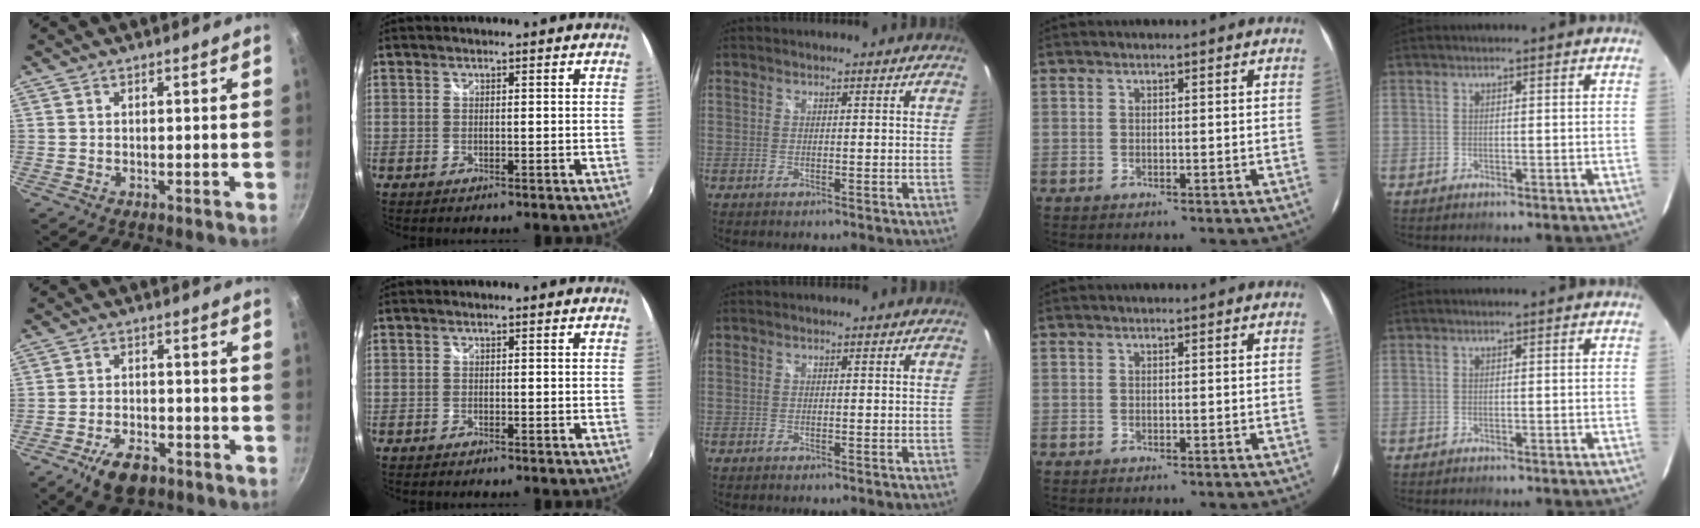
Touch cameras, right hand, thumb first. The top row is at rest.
{"thumb": {"total": 8.4, "force": [-4.9, 4.2, 5.3], "torque": [-0.083, 0.025, -0.080]}, "index": {"total": 0.5, "force": [-0.5, 0.1, -0.1], "torque": [0.000, -0.003, -0.013]}}